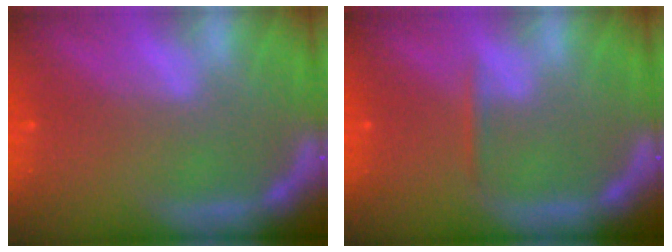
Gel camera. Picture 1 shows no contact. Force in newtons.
{"total": 0.9}